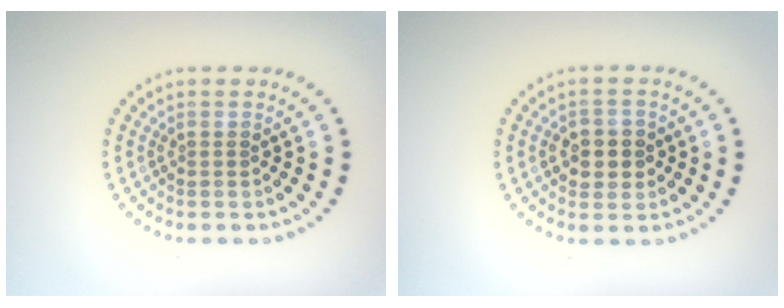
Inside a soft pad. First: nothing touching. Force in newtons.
{"total": 2.9, "press": 2.8, "slide": 0.6}